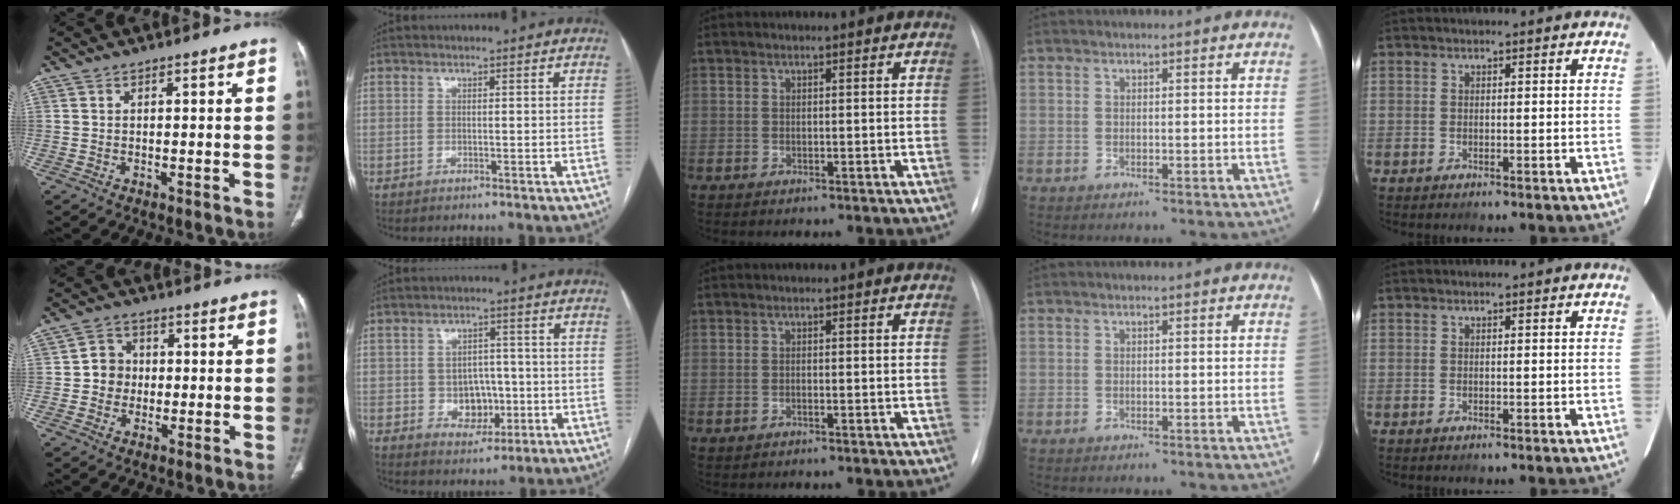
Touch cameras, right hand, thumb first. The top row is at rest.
{"thumb": {"total": 5.3, "force": [-0.2, 4.9, 1.9], "torque": [-0.002, 0.010, -0.011]}, "index": {"total": 5.7, "force": [-1.1, 4.4, 3.5], "torque": [-0.049, 0.009, -0.007]}}